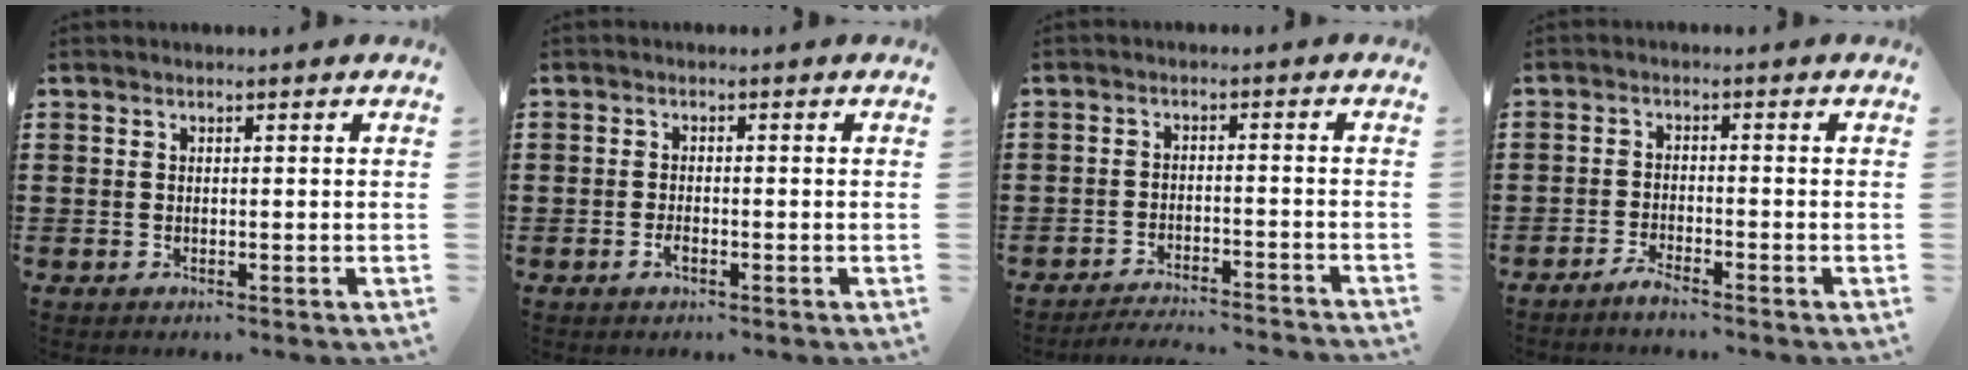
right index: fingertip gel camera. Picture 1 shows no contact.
{"total": 1.5, "force": [-0.8, 0.7, 1.0], "torque": [-0.029, -0.005, -0.016]}
{"total": 3.1, "force": [-3.0, -0.2, 0.5], "torque": [-0.013, 0.001, -0.064]}
{"total": 2.1, "force": [-2.0, 0.0, 0.6], "torque": [-0.012, 0.003, -0.038]}